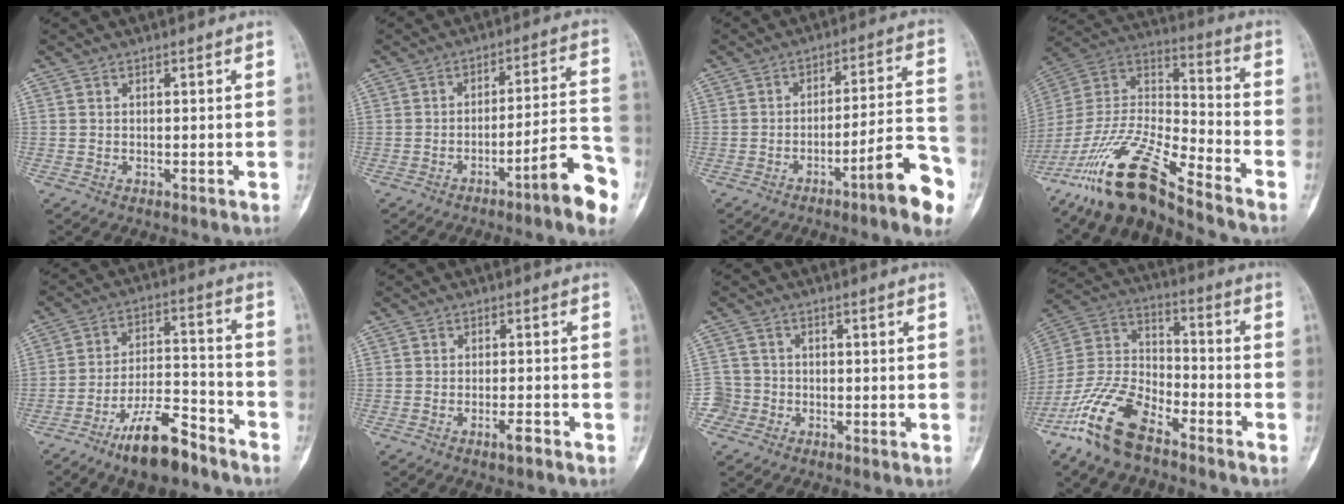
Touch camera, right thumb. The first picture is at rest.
{"total": 11.8, "force": [-6.2, 1.5, 9.9], "torque": [-0.129, 0.046, -0.090]}
{"total": 12.7, "force": [-6.5, 1.7, 10.8], "torque": [-0.142, 0.045, -0.094]}
{"total": 19.1, "force": [-14.8, 3.6, 11.5], "torque": [-0.228, 0.070, -0.282]}
{"total": 13.5, "force": [-9.5, 4.5, 8.4], "torque": [-0.136, 0.073, -0.168]}
{"total": 2.5, "force": [-1.6, 0.5, 1.8], "torque": [-0.034, 0.008, -0.030]}
{"total": 3.7, "force": [-1.9, 3.2, -0.1], "torque": [0.019, 0.015, -0.041]}
{"total": 16.0, "force": [-10.6, 7.0, 9.6], "torque": [-0.199, 0.055, -0.212]}